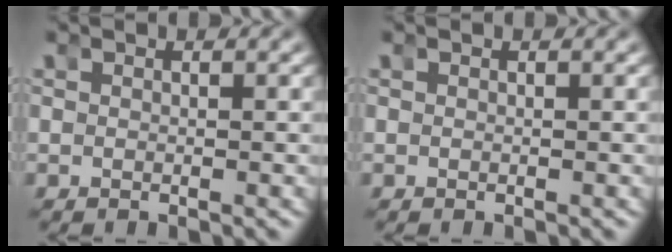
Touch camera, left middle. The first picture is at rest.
{"total": 0.0}